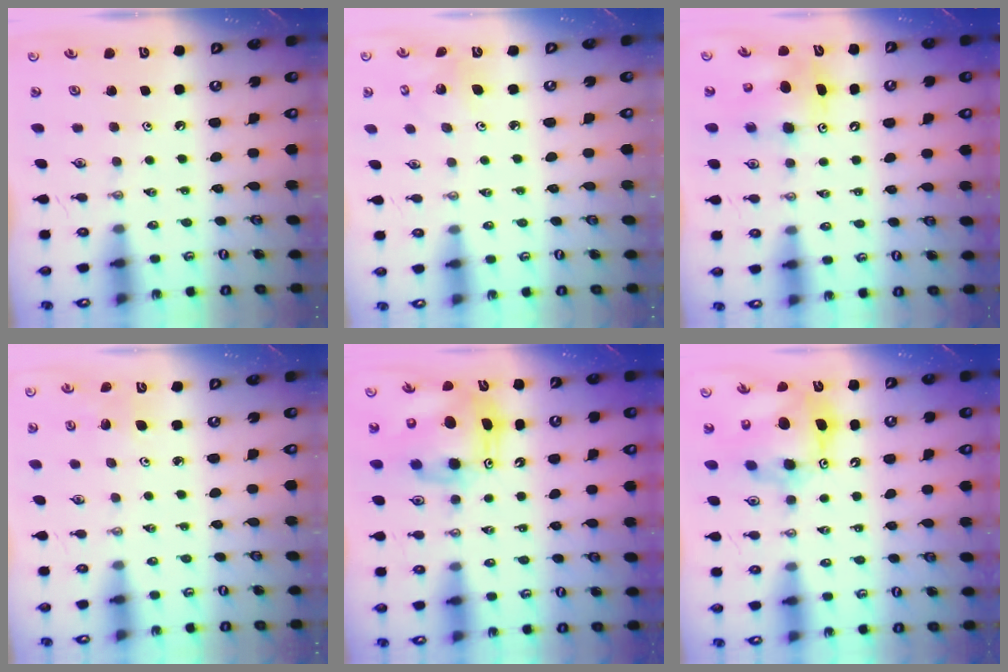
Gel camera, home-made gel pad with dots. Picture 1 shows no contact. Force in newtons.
{"total": 5.0, "press": 4.9, "slide": 0.3}
{"total": 8.3, "press": 8.3, "slide": 0.6}
{"total": 3.4, "press": 3.3, "slide": 0.9}
{"total": 11.7, "press": 11.6, "slide": 1.3}
{"total": 13.3, "press": 13.2, "slide": 1.1}